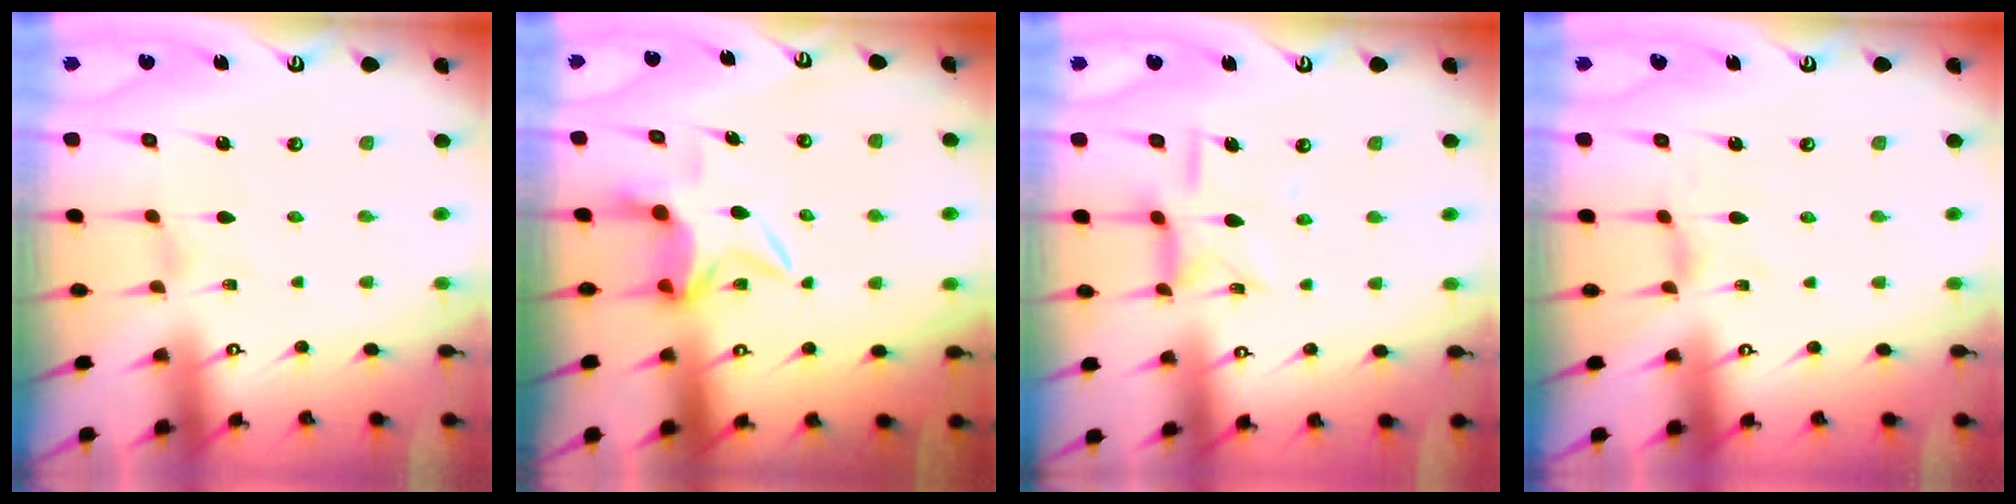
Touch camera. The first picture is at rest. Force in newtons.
{"total": 6.5, "press": 6.5, "slide": 0.7}
{"total": 10.2, "press": 10.2, "slide": 0.8}
{"total": 0.0}